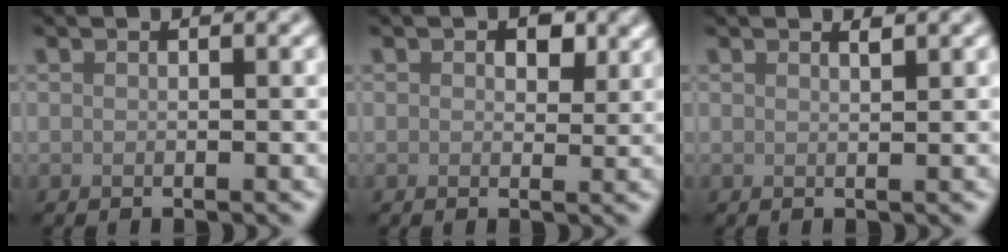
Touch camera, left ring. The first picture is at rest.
{"total": 2.3, "force": [0.9, 1.4, 1.6], "torque": [-0.022, -0.004, 0.011]}
{"total": 0.6, "force": [0.6, 0.0, 0.3], "torque": [-0.001, -0.001, 0.011]}